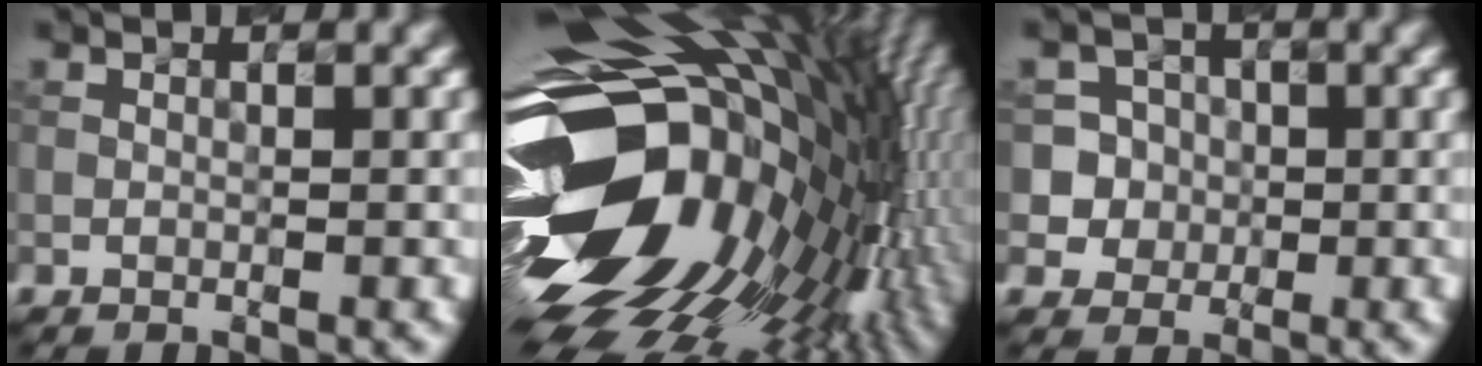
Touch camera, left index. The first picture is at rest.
{"total": 19.2, "force": [-0.6, 12.2, 14.8], "torque": [-0.268, -0.038, 0.005]}
{"total": 5.1, "force": [0.5, 5.0, 1.2], "torque": [-0.010, 0.027, 0.001]}